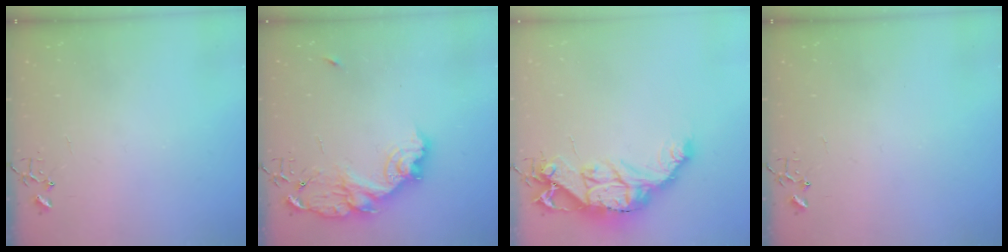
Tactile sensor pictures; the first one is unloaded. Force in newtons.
{"total": 15.3, "press": 15.2, "slide": 1.1}
{"total": 16.7, "press": 16.6, "slide": 1.4}
{"total": 0.0}